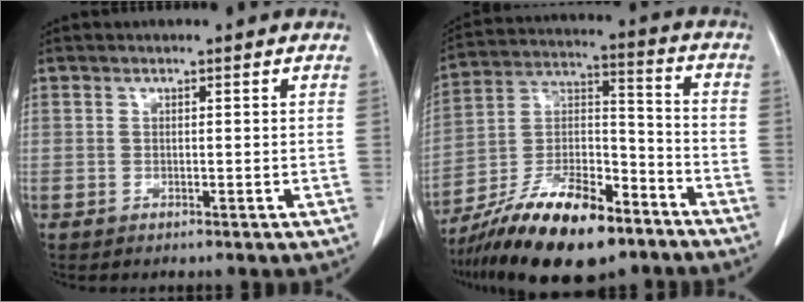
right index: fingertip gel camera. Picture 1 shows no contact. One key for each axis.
{"total": 20.1, "fx": -14.1, "fy": 6.2, "fz": 12.9, "tx": -0.236, "ty": 0.009, "tz": -0.244}